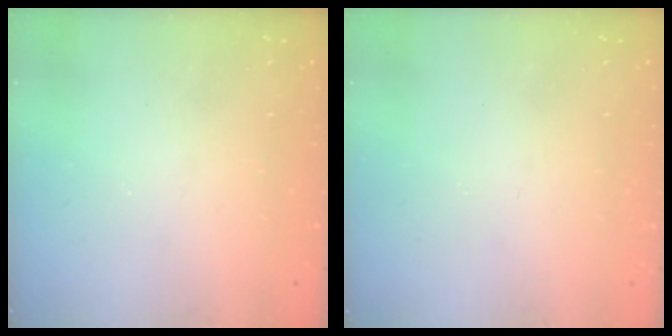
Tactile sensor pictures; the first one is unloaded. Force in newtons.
{"total": 0.7, "press": 0.7, "slide": 0.1}